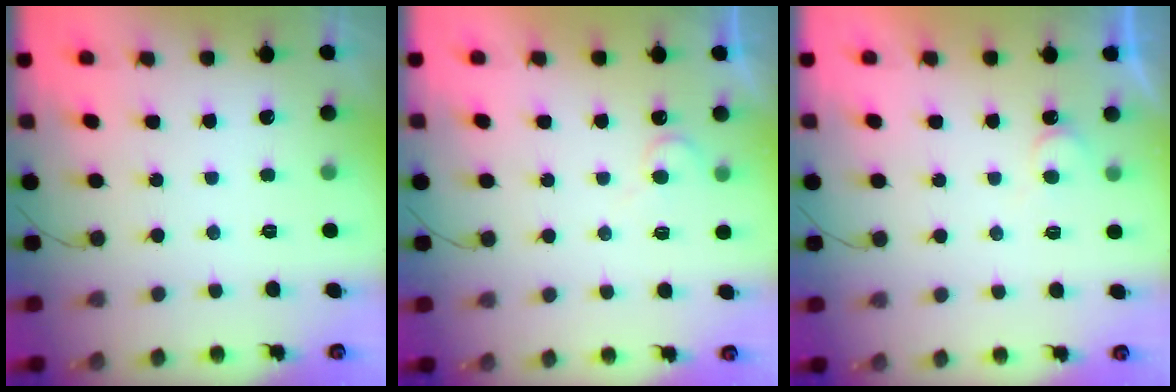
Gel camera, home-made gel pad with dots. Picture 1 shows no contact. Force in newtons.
{"total": 4.9, "press": 4.9, "slide": 0.4}
{"total": 4.0, "press": 4.0, "slide": 0.4}